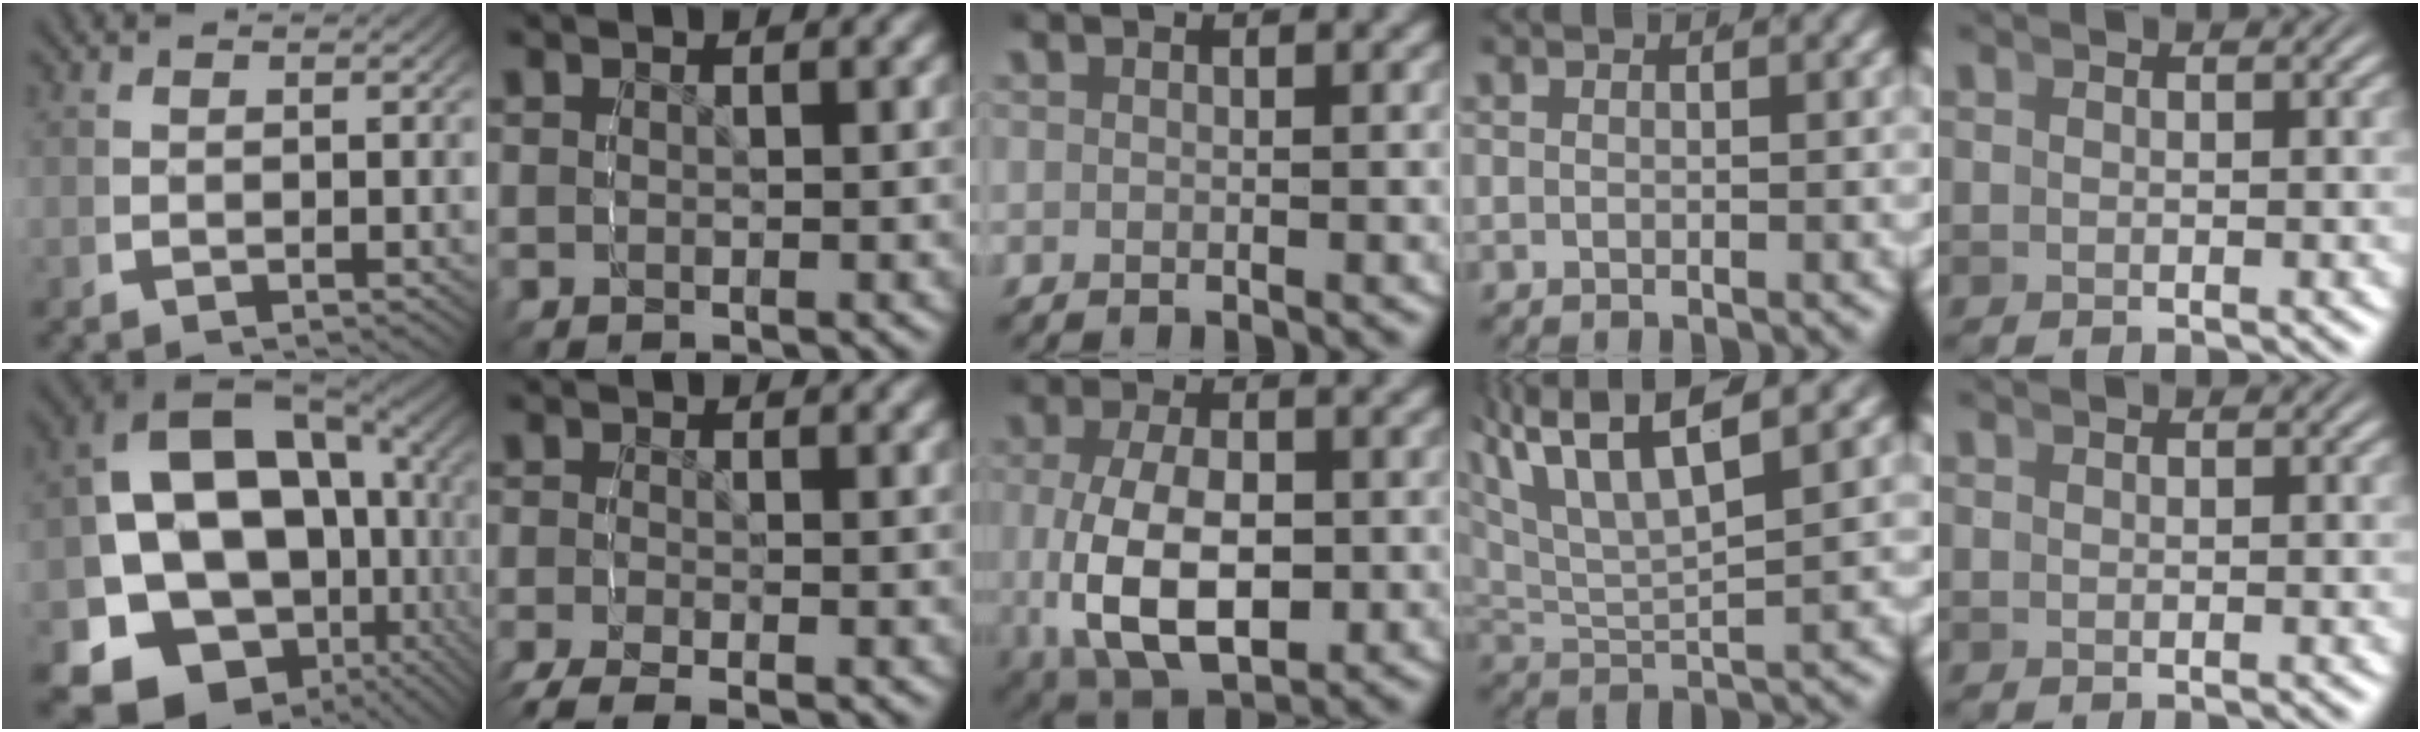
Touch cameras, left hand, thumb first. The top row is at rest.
{"thumb": {"total": 21.7, "force": [-3.6, 16.0, 14.2], "torque": [-0.282, -0.068, -0.053]}, "index": {"total": 4.0, "force": [-3.1, 1.8, 1.7], "torque": [-0.033, -0.009, -0.049]}, "middle": {"total": 9.9, "force": [-1.4, 6.2, 7.6], "torque": [-0.165, -0.033, -0.002]}, "ring": {"total": 8.4, "force": [3.8, 4.8, 5.8], "torque": [-0.125, 0.007, 0.058]}}